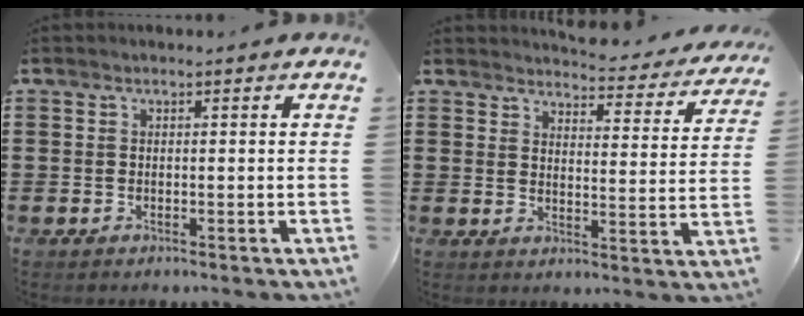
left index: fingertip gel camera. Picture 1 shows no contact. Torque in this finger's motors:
{"motor_torque": [2.14, 0.00, 0.43, 0.05]}